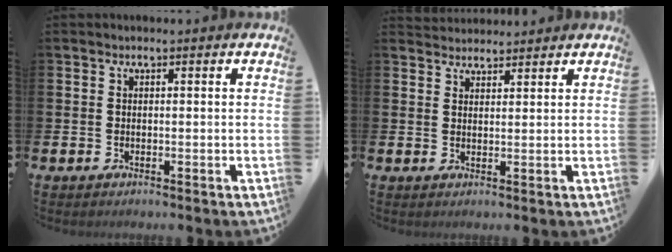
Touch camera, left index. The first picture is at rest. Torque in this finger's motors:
{"motor_torque": [-0.11, -0.37, -0.03, 0.01]}